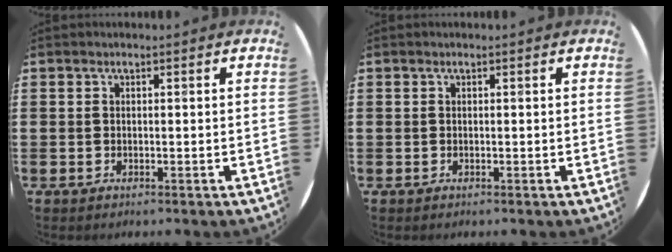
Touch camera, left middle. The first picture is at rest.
{"total": 0.0}